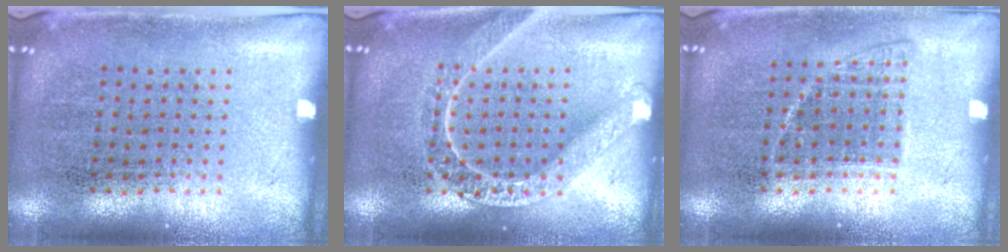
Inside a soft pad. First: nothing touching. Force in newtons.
{"total": 2.7, "press": 2.6, "slide": 0.4}
{"total": 1.0, "press": 0.9, "slide": 0.5}